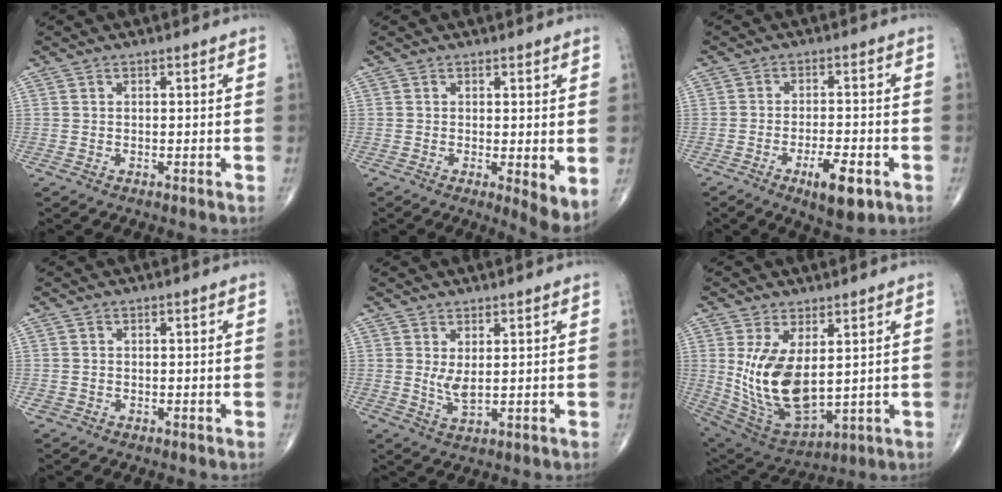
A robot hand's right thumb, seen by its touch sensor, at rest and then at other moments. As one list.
[{"total": 4.9, "force": [0.0, 1.2, 4.8], "torque": [-0.071, -0.017, -0.002]}, {"total": 7.9, "force": [-3.7, 2.5, 6.4], "torque": [-0.102, 0.008, -0.053]}, {"total": 0.9, "force": [-0.3, 0.8, 0.3], "torque": [-0.007, 0.002, -0.003]}, {"total": 3.3, "force": [0.8, 1.1, 3.1], "torque": [-0.061, -0.017, 0.023]}, {"total": 14.8, "force": [2.1, 7.4, 12.6], "torque": [-0.238, -0.024, 0.068]}]